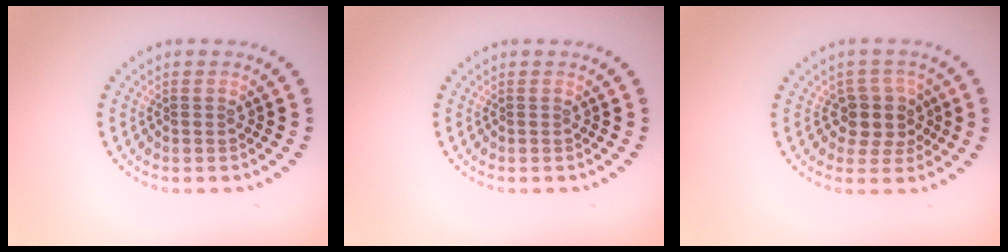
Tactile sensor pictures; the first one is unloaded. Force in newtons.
{"total": 0.0}
{"total": 2.9, "press": 2.4, "slide": 1.7}